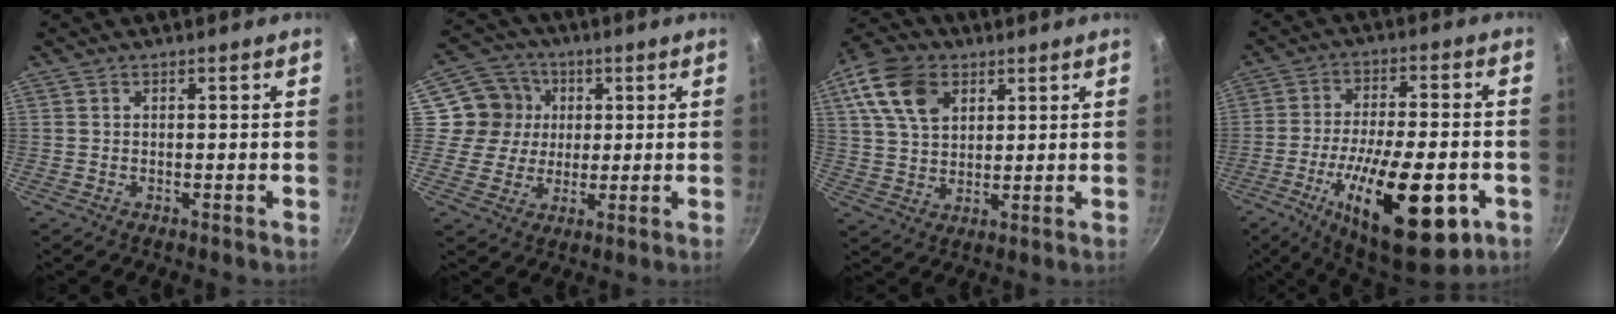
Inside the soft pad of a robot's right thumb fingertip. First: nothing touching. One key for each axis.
{"total": 9.2, "fx": 1.8, "fy": 8.7, "fz": 2.4, "tx": -0.008, "ty": 0.011, "tz": 0.024}
{"total": 12.4, "fx": 5.1, "fy": 8.5, "fz": 7.5, "tx": -0.125, "ty": 0.000, "tz": 0.090}
{"total": 23.2, "fx": -8.3, "fy": 8.6, "fz": 19.9, "tx": -0.296, "ty": 0.011, "tz": -0.123}